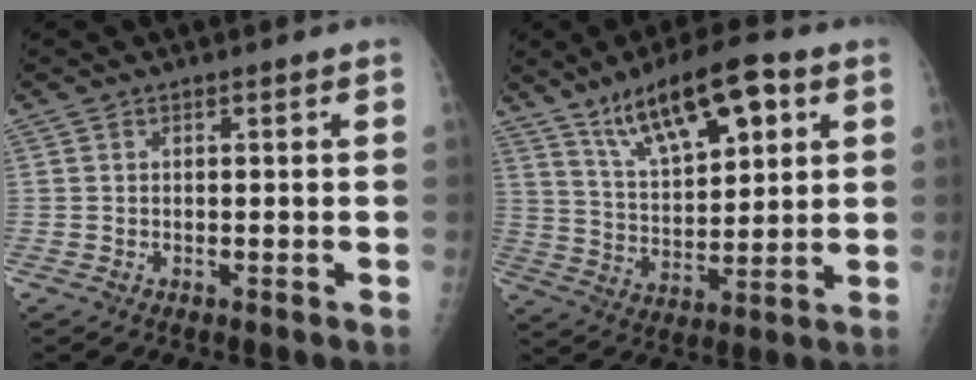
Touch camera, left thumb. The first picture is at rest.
{"total": 15.8, "force": [8.3, 6.0, 12.1], "torque": [-0.168, -0.025, 0.145]}